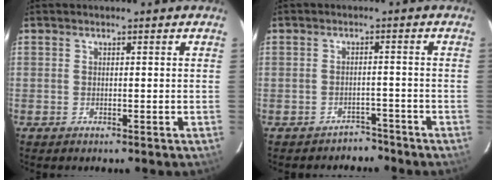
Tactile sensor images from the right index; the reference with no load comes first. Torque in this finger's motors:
{"motor_torque": [-0.71, -0.32, -0.33, -0.13]}